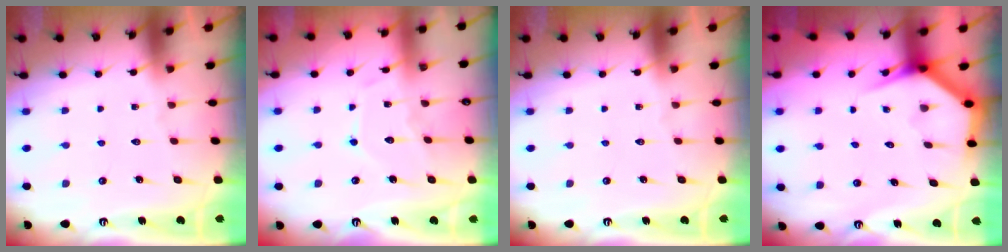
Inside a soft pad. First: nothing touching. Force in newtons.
{"total": 9.3, "press": 9.3, "slide": 0.9}
{"total": 0.0}
{"total": 3.6, "press": 3.6, "slide": 0.3}